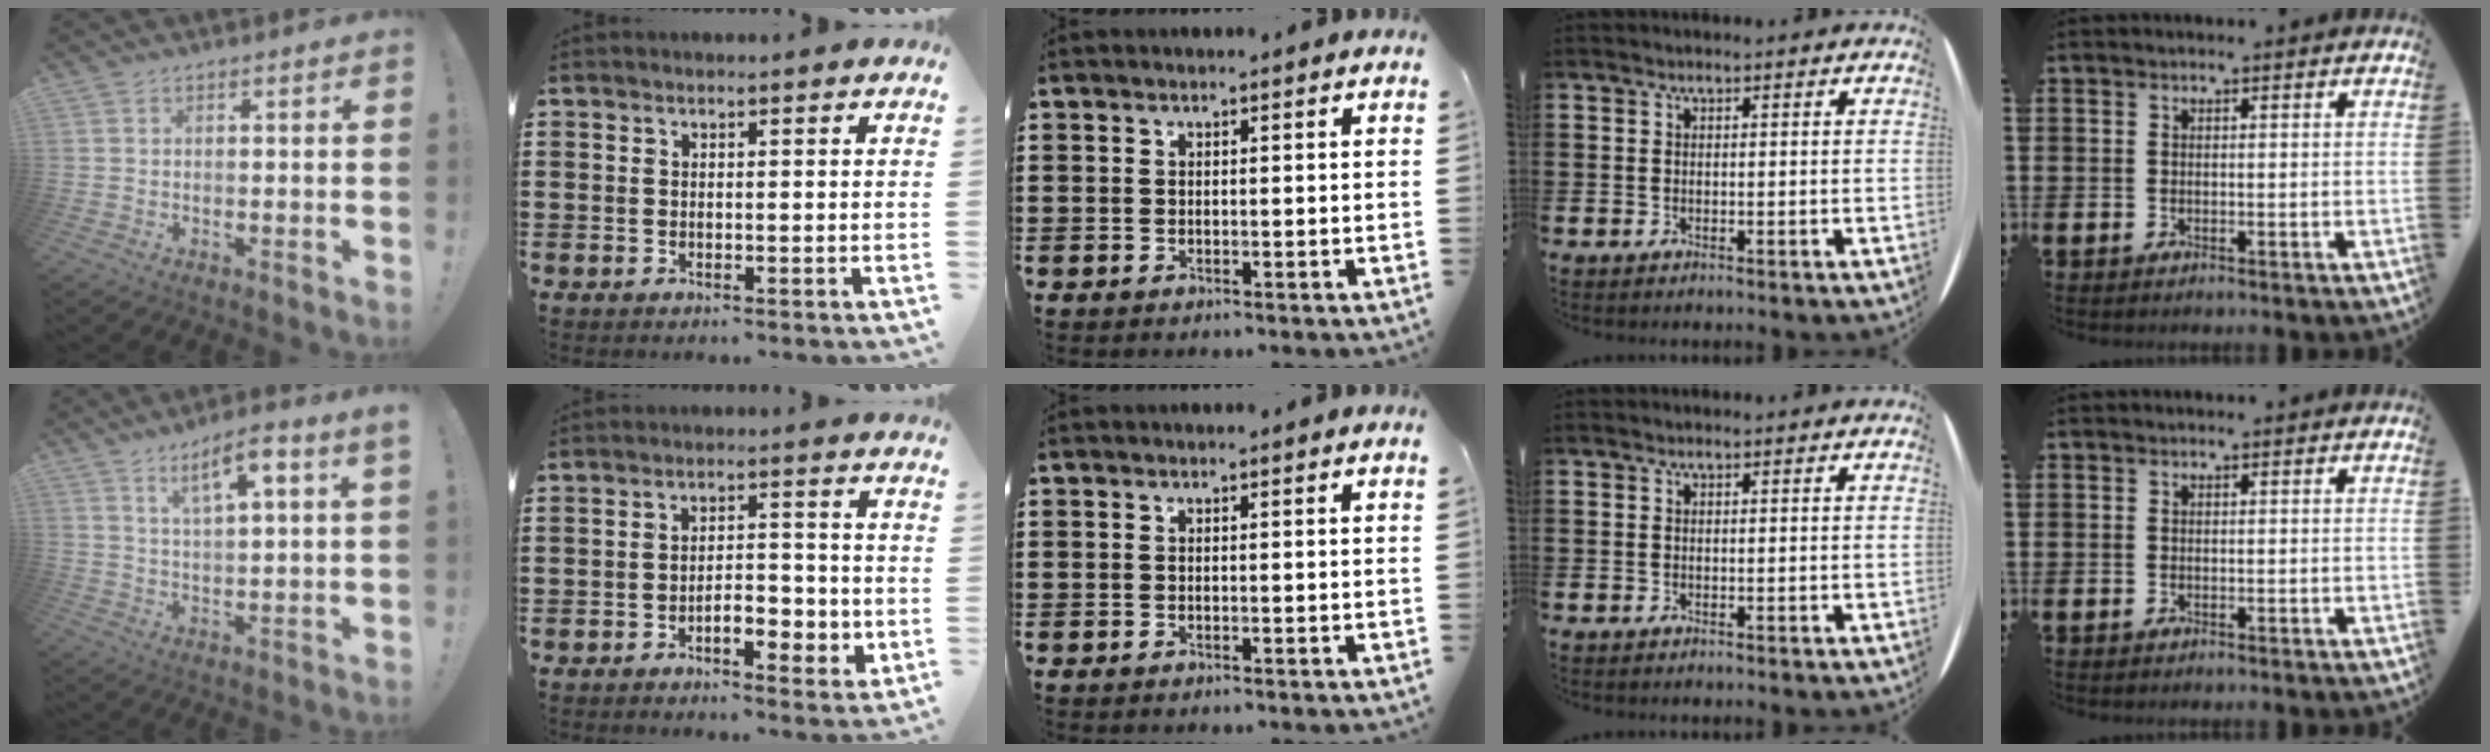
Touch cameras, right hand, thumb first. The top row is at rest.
{"thumb": {"total": 8.5, "force": [5.1, 1.0, 6.8], "torque": [-0.107, -0.019, 0.080]}, "index": {"total": 5.8, "force": [-2.1, 2.6, 4.8], "torque": [-0.064, 0.004, -0.041]}}